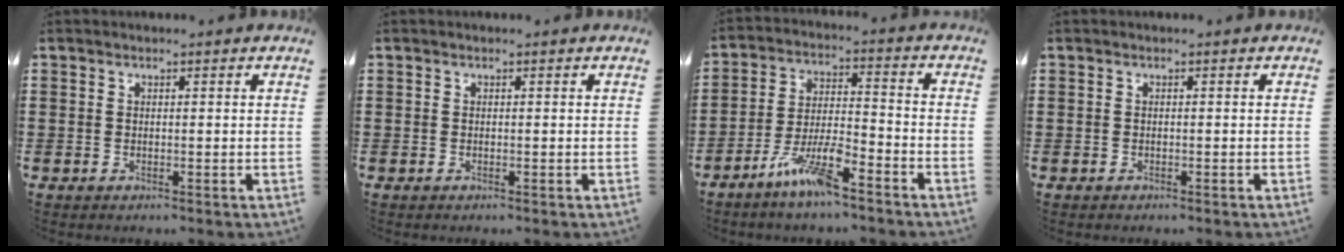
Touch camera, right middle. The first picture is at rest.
{"total": 0.0}
{"total": 7.9, "force": [-5.8, 1.2, 5.2], "torque": [-0.117, -0.003, -0.112]}
{"total": 0.6, "force": [-0.4, 0.4, -0.1], "torque": [0.001, 0.004, -0.011]}